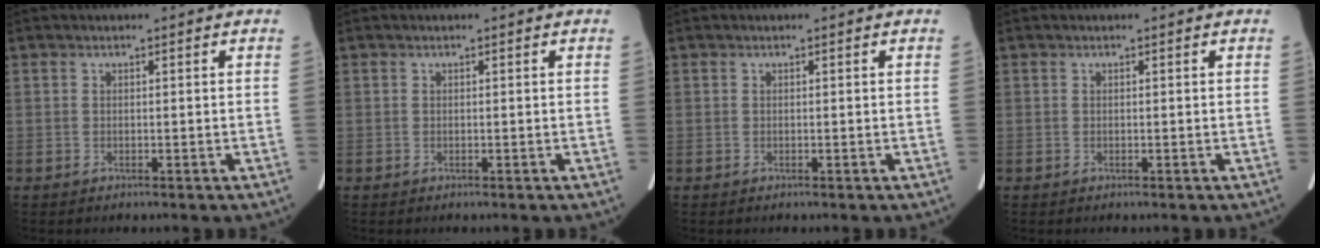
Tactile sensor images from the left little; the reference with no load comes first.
{"total": 0.0}
{"total": 0.0}
{"total": 0.0}